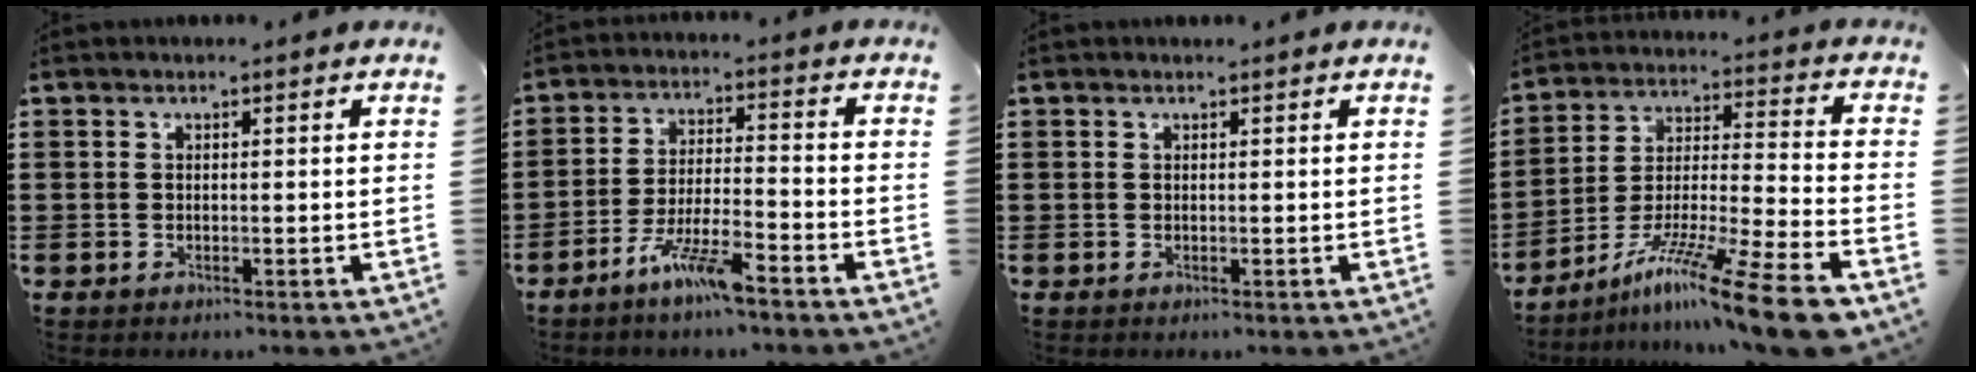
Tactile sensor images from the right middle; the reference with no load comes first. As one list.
[{"total": 7.1, "force": [-5.0, 0.9, 5.0], "torque": [-0.106, -0.005, -0.095]}, {"total": 0.0}, {"total": 15.1, "force": [-11.0, 0.1, 10.3], "torque": [-0.173, 0.021, -0.200]}]